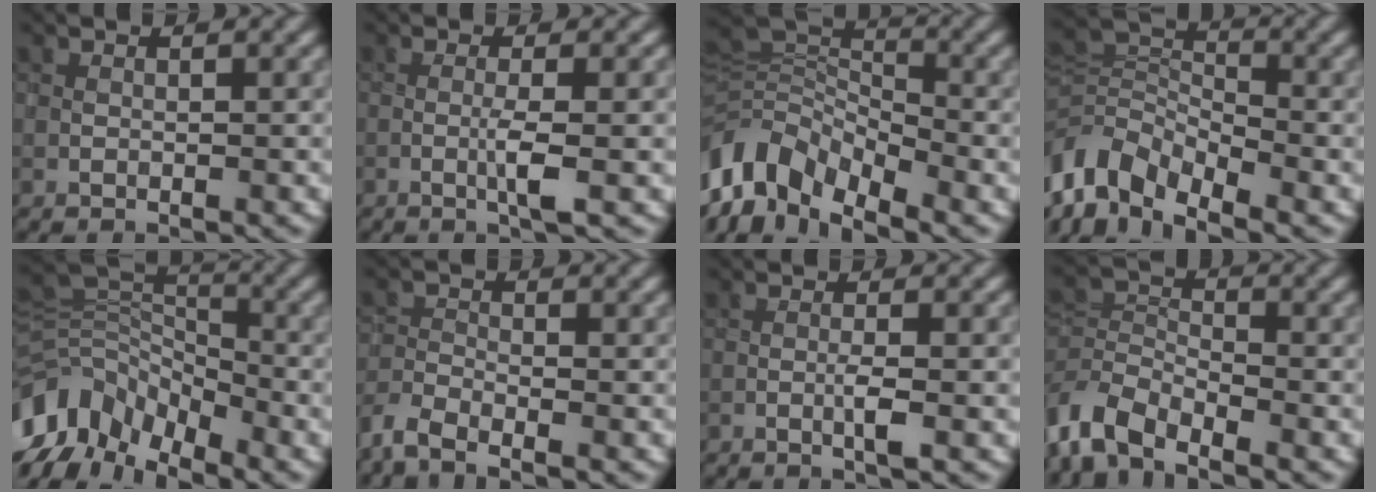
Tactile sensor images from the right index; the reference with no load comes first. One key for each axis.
{"total": 2.5, "fx": -0.6, "fy": -0.1, "fz": 2.5, "tx": -0.047, "ty": -0.001, "tz": -0.016}
{"total": 9.0, "fx": -4.7, "fy": 5.5, "fz": 5.4, "tx": -0.104, "ty": -0.003, "tz": -0.104}
{"total": 8.2, "fx": -4.8, "fy": 4.8, "fz": 4.6, "tx": -0.091, "ty": -0.004, "tz": -0.108}
{"total": 9.4, "fx": -5.6, "fy": 5.4, "fz": 5.4, "tx": -0.111, "ty": 0.006, "tz": -0.115}
{"total": 3.4, "fx": -2.8, "fy": 0.9, "fz": 1.7, "tx": -0.040, "ty": -0.006, "tz": -0.071}
{"total": 1.8, "fx": -0.6, "fy": 0.0, "fz": 1.7, "tx": -0.032, "ty": 0.001, "tz": -0.013}
{"total": 5.0, "fx": -3.6, "fy": 2.3, "fz": 2.6, "tx": -0.051, "ty": -0.002, "tz": -0.083}